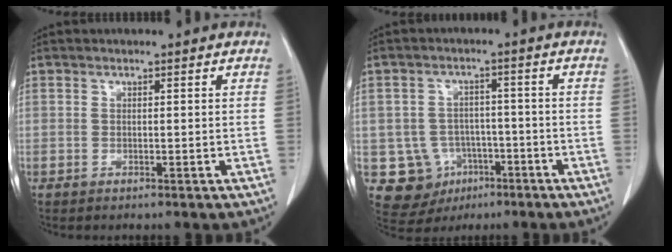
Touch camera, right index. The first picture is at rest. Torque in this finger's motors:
{"motor_torque": [-0.38, -0.01, -1.05, -0.21]}